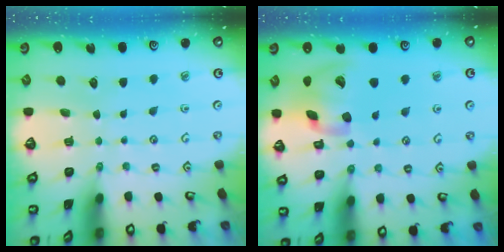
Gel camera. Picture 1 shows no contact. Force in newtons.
{"total": 17.8, "press": 17.5, "slide": 2.9}